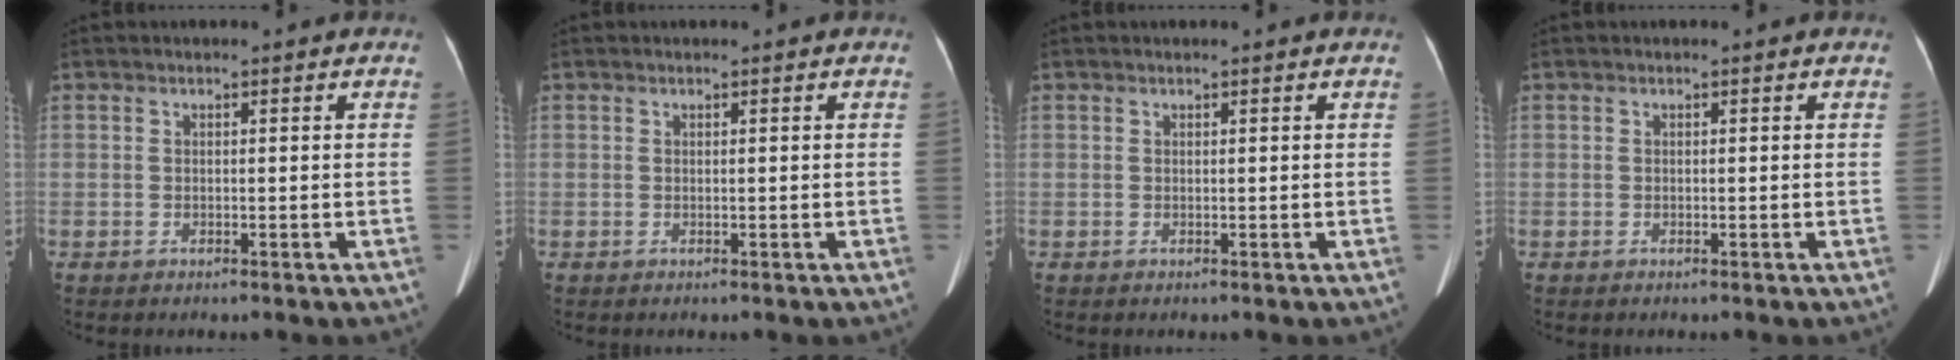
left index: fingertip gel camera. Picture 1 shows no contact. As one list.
[{"total": 0.0}, {"total": 0.0}, {"total": 0.0}]